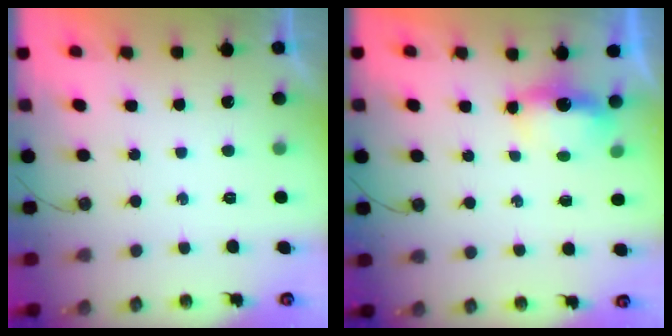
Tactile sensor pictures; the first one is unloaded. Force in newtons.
{"total": 4.6, "press": 4.6, "slide": 0.5}